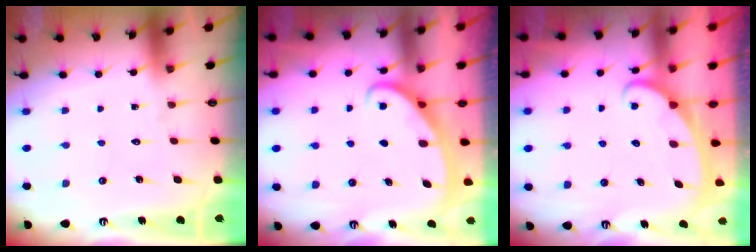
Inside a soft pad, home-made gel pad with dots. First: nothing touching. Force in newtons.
{"total": 2.6, "press": 2.6, "slide": 0.4}
{"total": 2.5, "press": 2.4, "slide": 0.3}